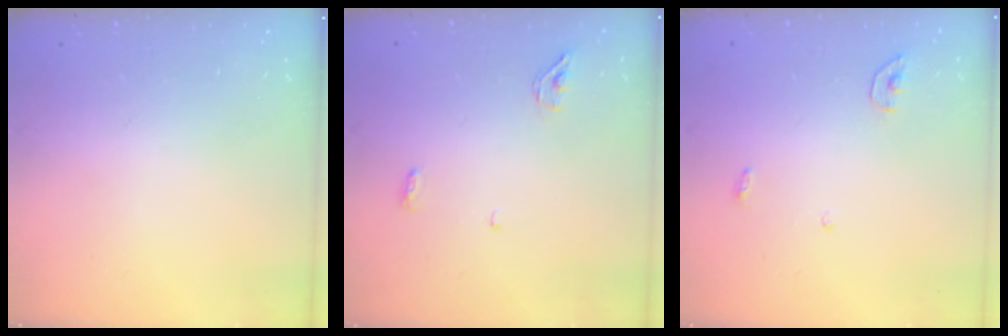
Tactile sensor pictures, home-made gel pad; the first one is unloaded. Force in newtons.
{"total": 3.8, "press": 3.5, "slide": 1.4}
{"total": 3.4, "press": 3.3, "slide": 0.3}